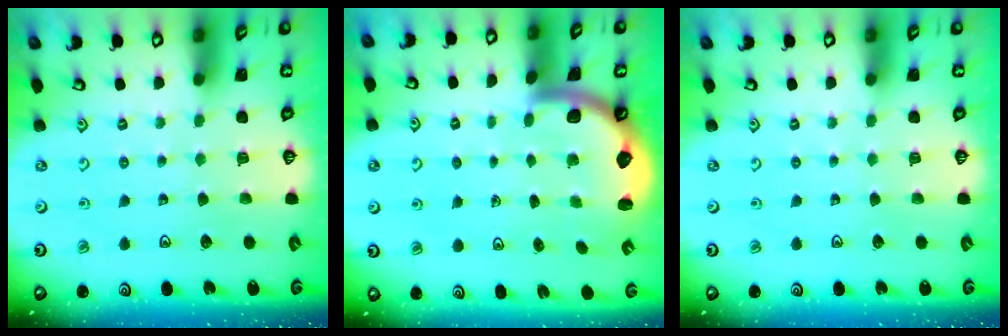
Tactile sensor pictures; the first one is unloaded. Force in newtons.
{"total": 2.5, "press": 2.5, "slide": 0.4}
{"total": 0.0}